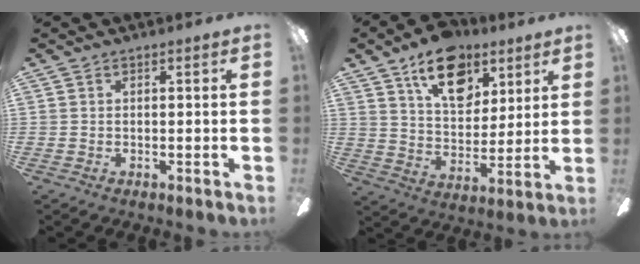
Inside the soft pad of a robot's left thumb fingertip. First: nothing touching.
{"total": 17.1, "force": [10.2, 10.1, 9.3], "torque": [-0.126, -0.046, 0.180]}